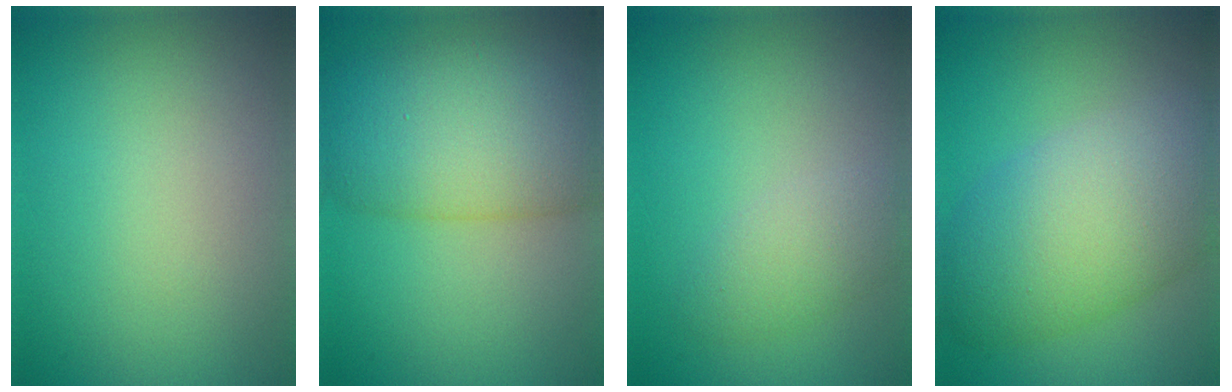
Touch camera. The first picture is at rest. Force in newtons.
{"total": 9.9, "press": 9.9, "slide": 0.2}
{"total": 2.4, "press": 2.4, "slide": 0.1}
{"total": 9.6, "press": 9.6, "slide": 0.7}